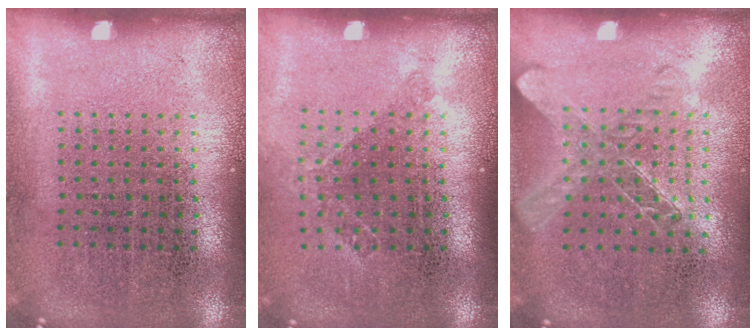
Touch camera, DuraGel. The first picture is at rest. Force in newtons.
{"total": 1.0, "press": 0.8, "slide": 0.6}
{"total": 1.5, "press": 1.3, "slide": 0.6}